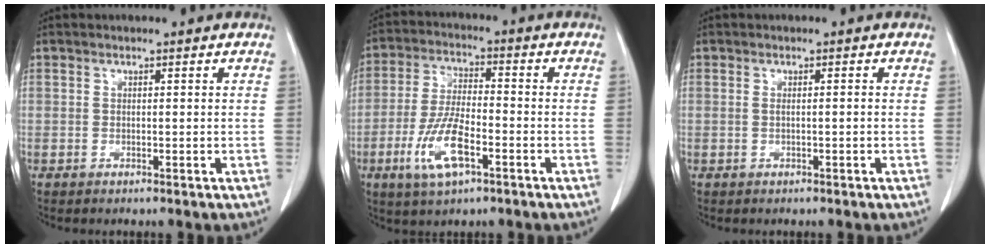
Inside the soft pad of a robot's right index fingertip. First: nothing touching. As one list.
[{"total": 9.7, "force": [-4.2, 2.7, 8.3], "torque": [-0.177, -0.008, -0.076]}, {"total": 1.0, "force": [-0.1, 0.1, 1.0], "torque": [-0.017, 0.001, 0.002]}]